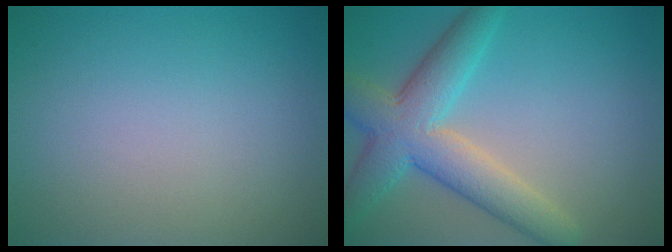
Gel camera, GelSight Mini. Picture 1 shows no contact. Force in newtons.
{"total": 6.7, "press": 6.7, "slide": 0.2}